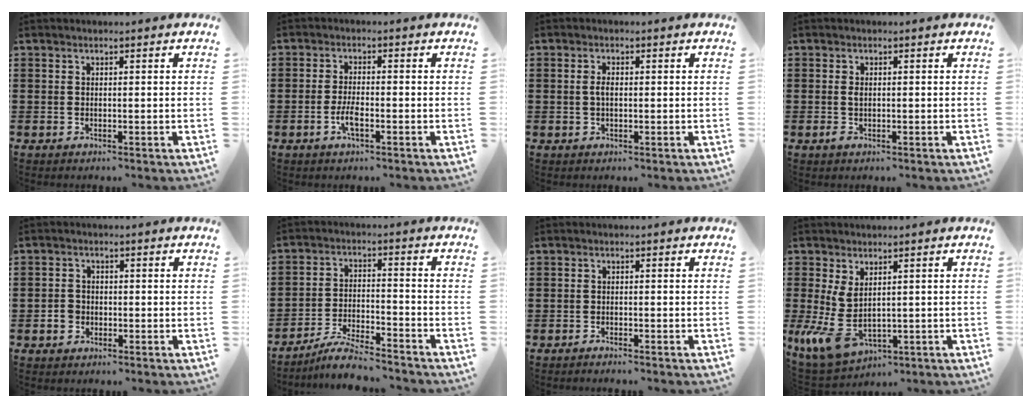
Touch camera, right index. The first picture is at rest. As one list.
[{"total": 3.2, "force": [-1.3, 0.9, 2.8], "torque": [-0.063, -0.004, -0.027]}, {"total": 1.8, "force": [0.0, 0.8, 1.6], "torque": [-0.033, 0.003, -0.002]}, {"total": 1.3, "force": [-0.1, 0.6, 1.2], "torque": [-0.024, 0.002, -0.002]}, {"total": 2.0, "force": [-0.8, 1.7, 0.7], "torque": [-0.018, 0.004, -0.017]}, {"total": 5.7, "force": [-5.4, 0.3, 1.8], "torque": [-0.045, 0.000, -0.107]}, {"total": 1.0, "force": [-1.0, 0.0, 0.1], "torque": [-0.004, 0.002, -0.020]}, {"total": 7.2, "force": [-0.3, 4.0, 6.1], "torque": [-0.160, -0.016, -0.006]}]